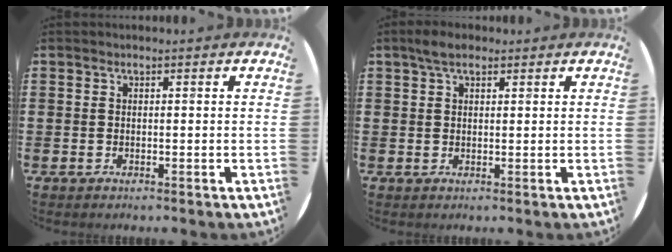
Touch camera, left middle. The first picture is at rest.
{"total": 2.7, "force": [1.8, 1.1, 1.6], "torque": [-0.027, 0.005, 0.030]}